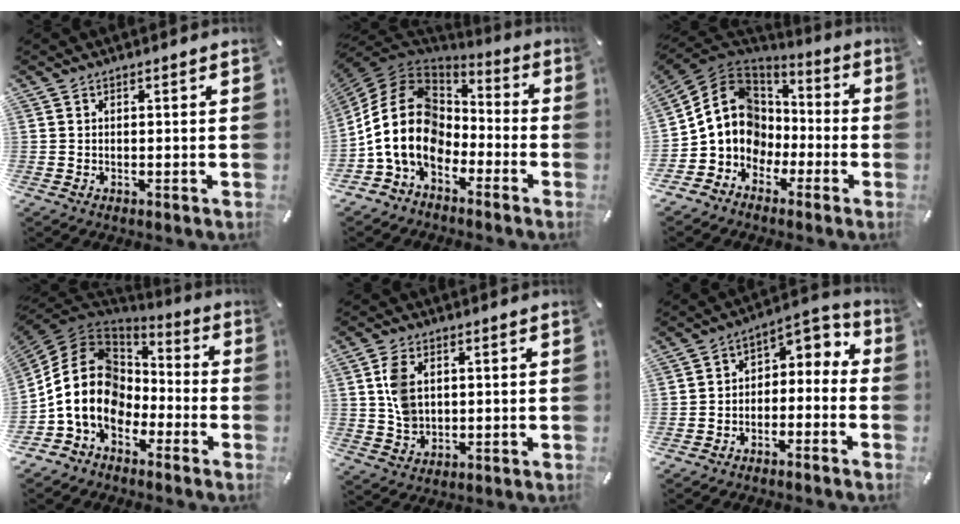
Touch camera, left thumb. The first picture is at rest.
{"total": 17.6, "force": [-3.5, 13.1, 11.3], "torque": [-0.247, 0.018, -0.066]}
{"total": 13.7, "force": [-1.2, 12.4, 5.9], "torque": [-0.132, 0.011, -0.019]}
{"total": 17.4, "force": [-3.4, 13.6, 10.4], "torque": [-0.228, 0.012, -0.068]}
{"total": 6.8, "force": [1.5, 4.9, 4.5], "torque": [-0.101, 0.002, 0.026]}
{"total": 4.2, "force": [-1.9, 3.5, 1.4], "torque": [-0.016, 0.009, -0.043]}